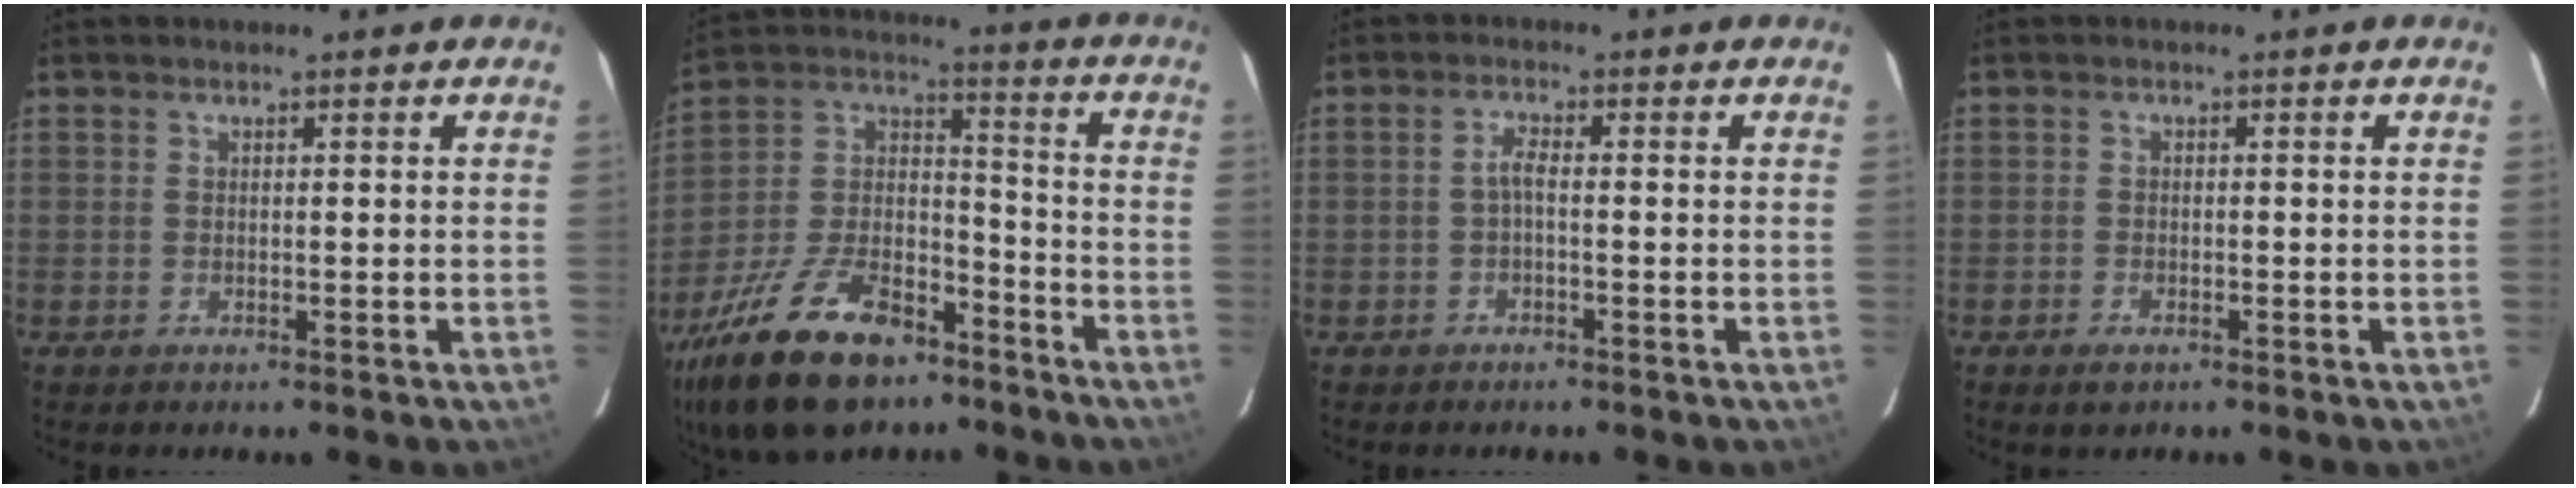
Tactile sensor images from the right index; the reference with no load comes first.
{"total": 23.9, "force": [-15.6, 11.5, 14.0], "torque": [-0.291, 0.002, -0.263]}
{"total": 1.7, "force": [-0.7, 0.2, 1.6], "torque": [-0.034, 0.006, -0.015]}
{"total": 2.1, "force": [-1.4, 1.1, 1.1], "torque": [-0.027, -0.003, -0.027]}